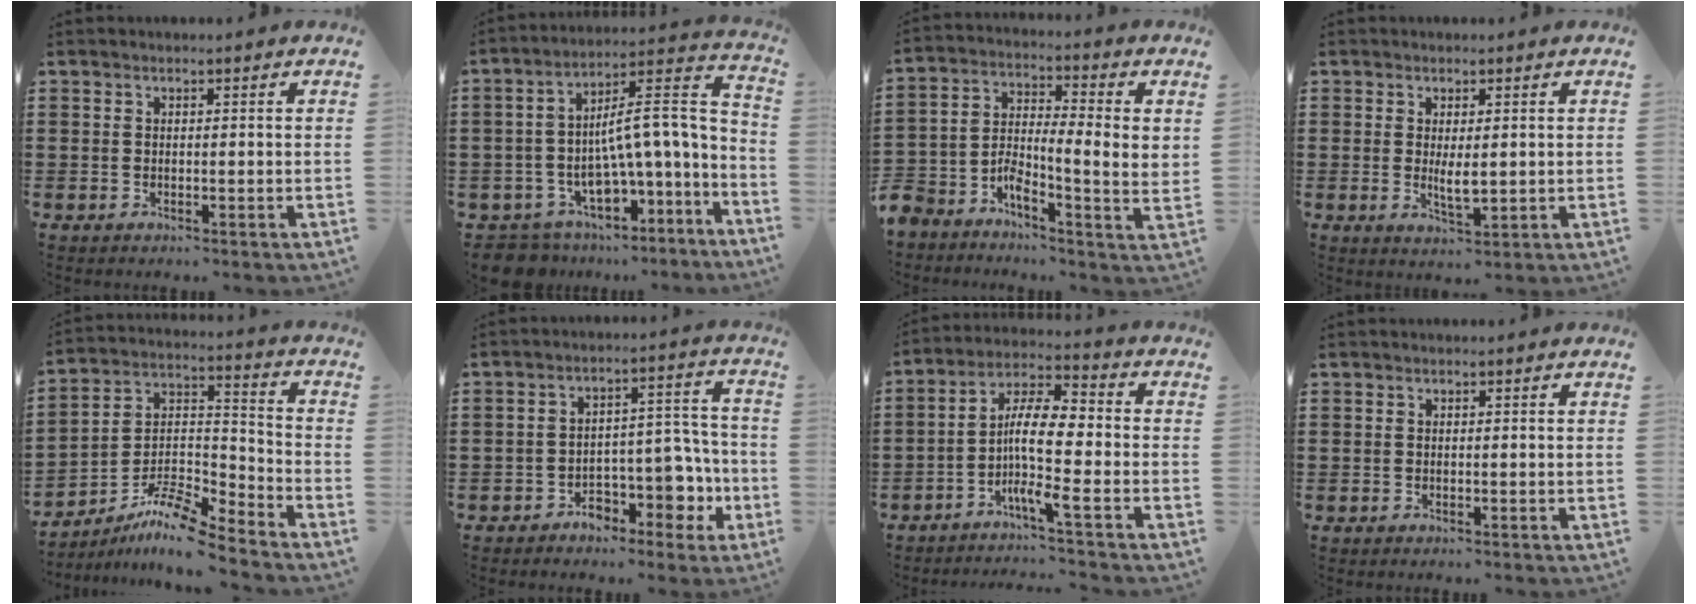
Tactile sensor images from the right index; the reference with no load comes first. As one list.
[{"total": 8.9, "force": [-3.0, 4.5, 7.1], "torque": [-0.119, -0.018, -0.052]}, {"total": 5.1, "force": [-1.9, 1.4, 4.5], "torque": [-0.104, -0.027, -0.041]}, {"total": 3.2, "force": [0.2, 1.0, 3.0], "torque": [-0.048, -0.003, 0.003]}, {"total": 8.7, "force": [-7.6, 1.5, 3.9], "torque": [-0.083, 0.010, -0.154]}, {"total": 7.0, "force": [-3.5, 4.7, 3.9], "torque": [-0.053, 0.011, -0.061]}, {"total": 9.4, "force": [-2.5, 2.0, 8.9], "torque": [-0.183, -0.008, -0.052]}, {"total": 0.0}]